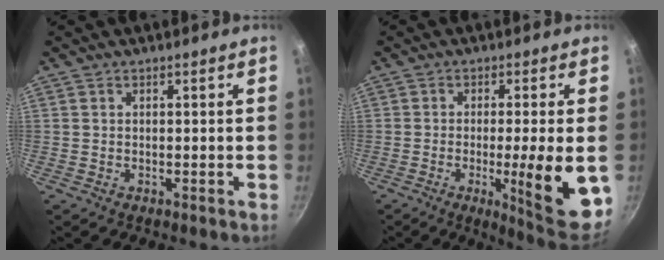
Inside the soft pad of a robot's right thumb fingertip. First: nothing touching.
{"total": 13.3, "force": [-2.3, 1.8, 13.0], "torque": [-0.178, -0.006, -0.027]}